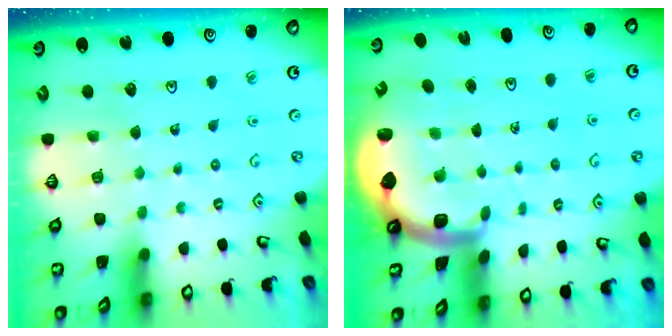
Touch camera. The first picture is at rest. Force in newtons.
{"total": 4.7, "press": 4.5, "slide": 1.5}